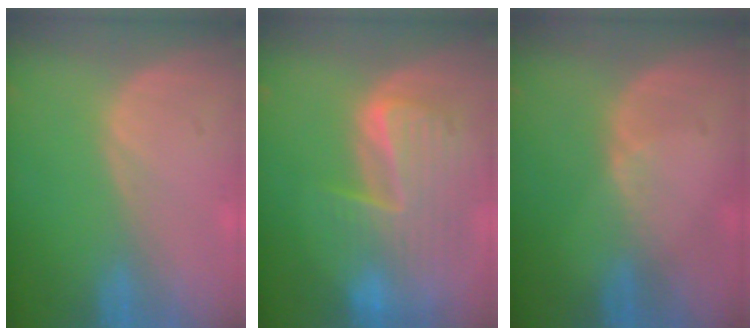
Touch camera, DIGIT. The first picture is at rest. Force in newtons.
{"total": 9.8, "press": 8.4, "slide": 4.9}
{"total": 1.4, "press": 0.9, "slide": 1.1}